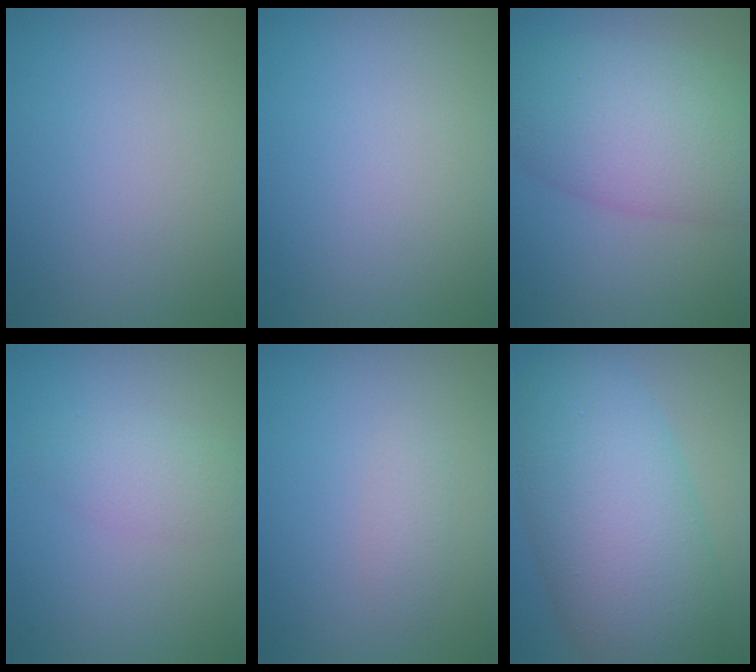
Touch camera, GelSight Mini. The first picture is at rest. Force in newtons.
{"total": 0.0}
{"total": 8.5, "press": 8.5, "slide": 0.5}
{"total": 2.2, "press": 2.2, "slide": 0.1}
{"total": 1.1, "press": 1.1, "slide": 0.1}
{"total": 11.1, "press": 11.1, "slide": 0.2}